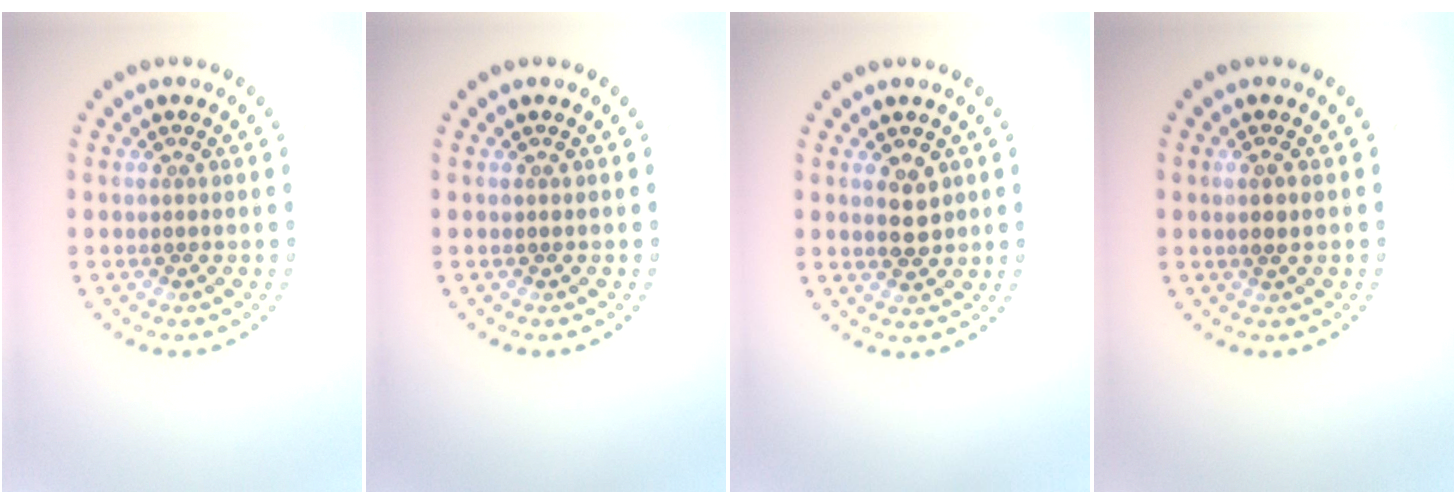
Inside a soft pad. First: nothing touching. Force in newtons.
{"total": 0.0}
{"total": 2.2, "press": 2.2, "slide": 0.3}
{"total": 0.9, "press": 0.8, "slide": 0.5}